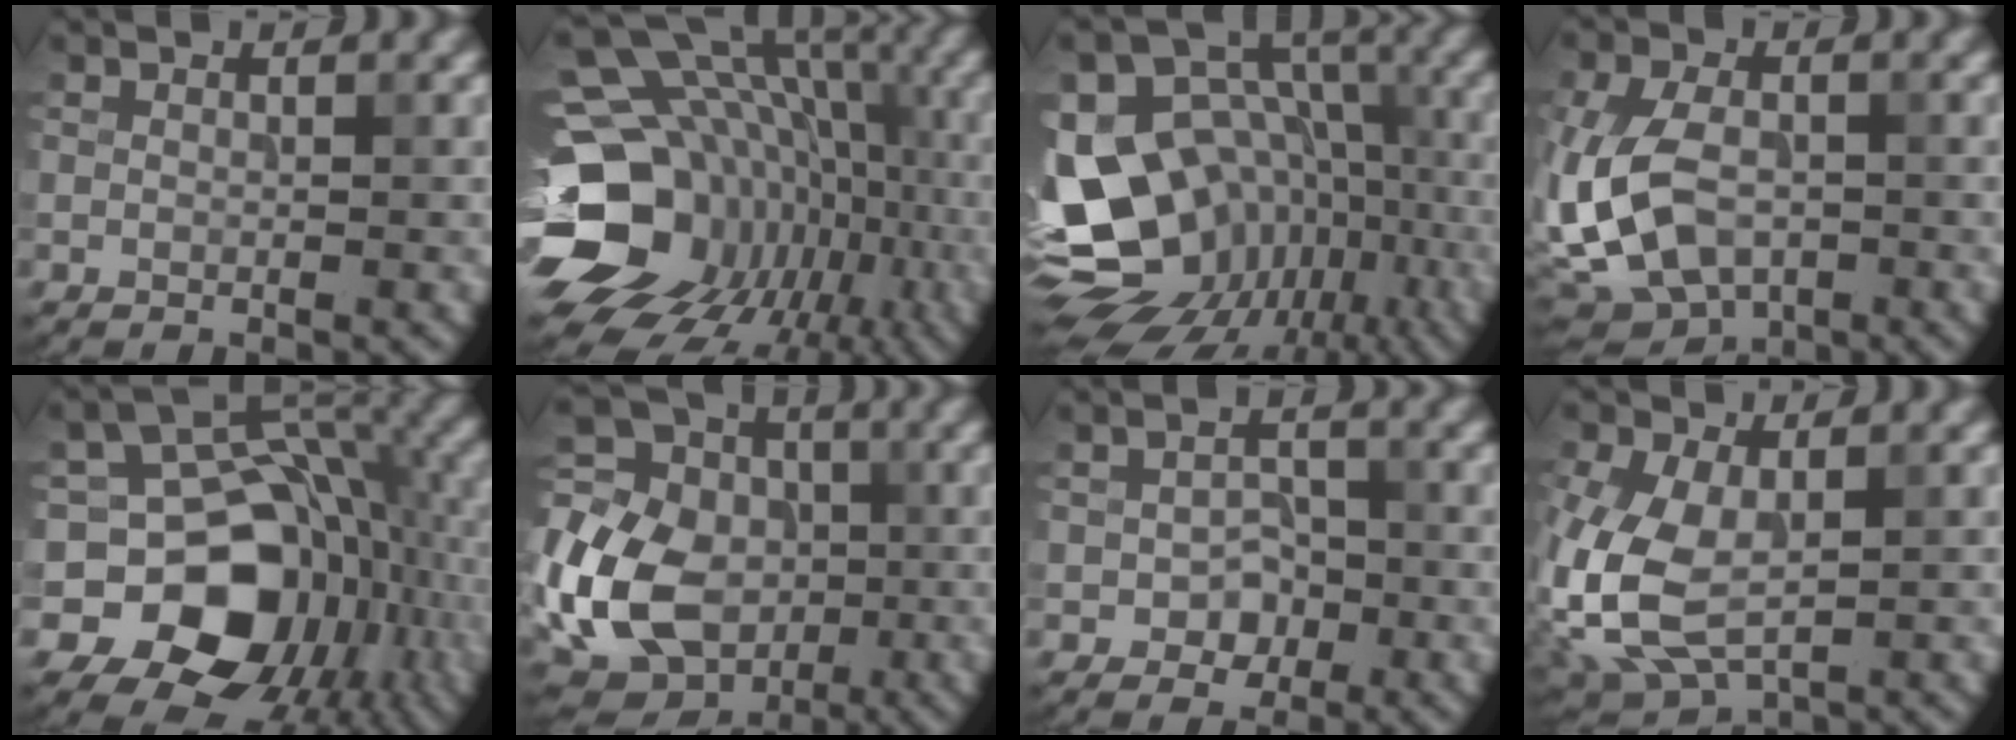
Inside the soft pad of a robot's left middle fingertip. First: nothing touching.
{"total": 19.9, "force": [-5.6, 15.8, 10.7], "torque": [-0.169, 0.004, -0.088]}
{"total": 15.6, "force": [-5.4, 11.8, 8.6], "torque": [-0.156, 0.002, -0.048]}
{"total": 9.1, "force": [-2.3, 5.8, 6.7], "torque": [-0.156, -0.011, -0.041]}
{"total": 13.7, "force": [-3.7, 10.6, 7.9], "torque": [-0.111, -0.006, -0.065]}
{"total": 15.8, "force": [-4.1, 12.6, 8.6], "torque": [-0.212, -0.014, -0.084]}
{"total": 2.7, "force": [-0.8, 2.0, 1.6], "torque": [-0.023, -0.002, -0.016]}
{"total": 8.5, "force": [-1.3, 4.9, 6.8], "torque": [-0.175, -0.014, -0.025]}